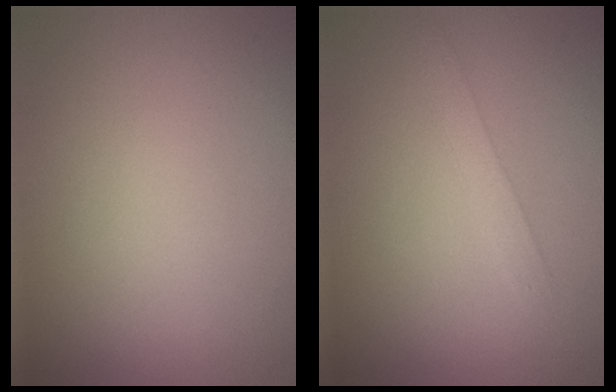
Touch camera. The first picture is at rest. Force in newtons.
{"total": 1.6, "press": 1.6, "slide": 0.2}